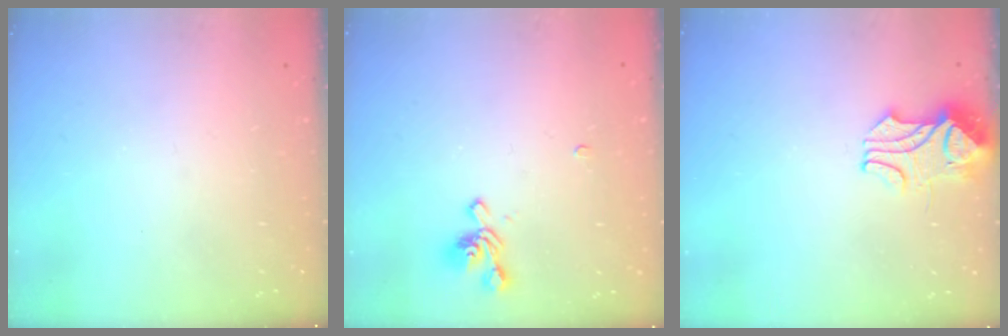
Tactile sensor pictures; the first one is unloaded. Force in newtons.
{"total": 1.5, "press": 1.1, "slide": 1.0}
{"total": 2.1, "press": 1.9, "slide": 0.9}